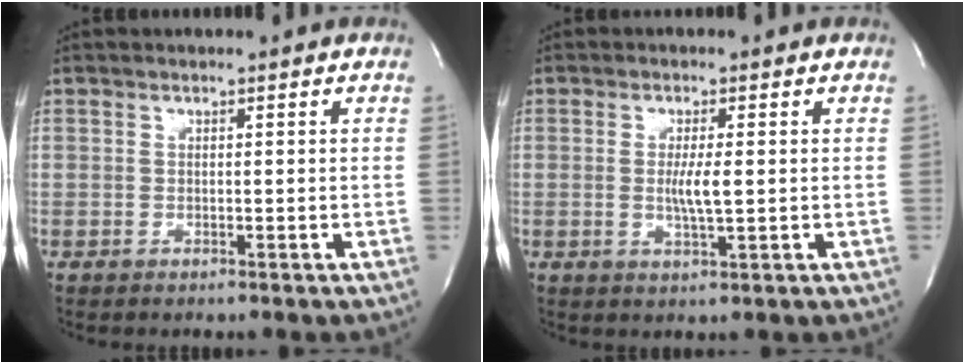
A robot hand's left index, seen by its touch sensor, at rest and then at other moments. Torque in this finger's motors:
{"motor_torque": [0.36, -0.02, 0.06, 0.05]}